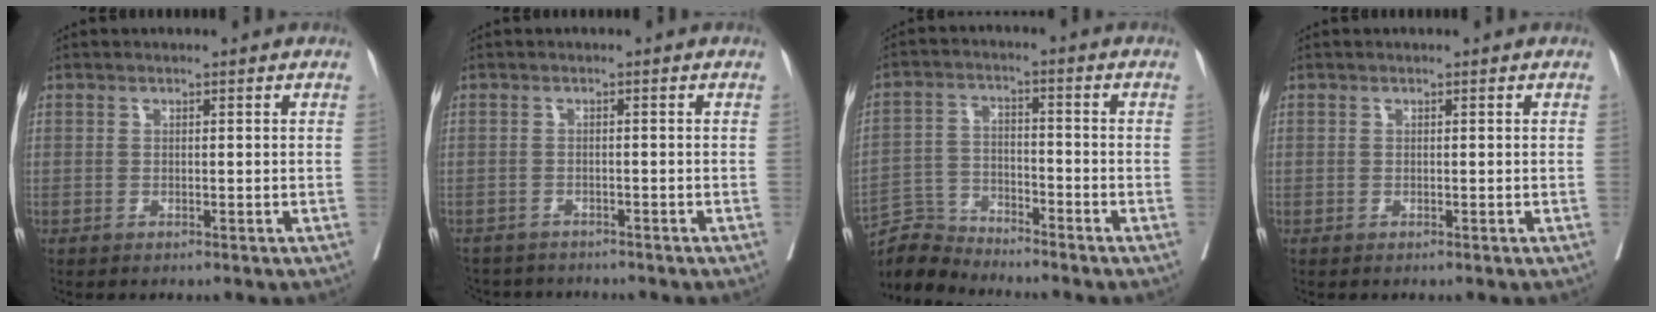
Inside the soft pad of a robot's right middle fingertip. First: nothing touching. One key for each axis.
{"total": 6.9, "fx": -6.4, "fy": 2.3, "fz": 1.2, "tx": -0.027, "ty": -0.004, "tz": -0.091}
{"total": 6.4, "fx": -6.3, "fy": 0.2, "fz": -1.1, "tx": 0.013, "ty": 0.002, "tz": -0.123}
{"total": 0.0}